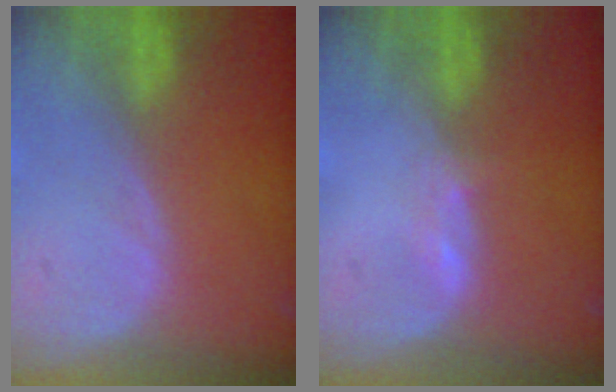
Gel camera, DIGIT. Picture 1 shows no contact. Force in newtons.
{"total": 1.3, "press": 1.2, "slide": 0.5}